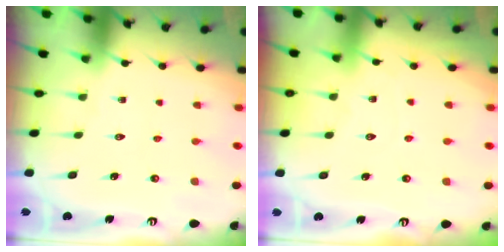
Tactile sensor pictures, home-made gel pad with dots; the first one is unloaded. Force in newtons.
{"total": 2.9, "press": 2.9, "slide": 0.4}